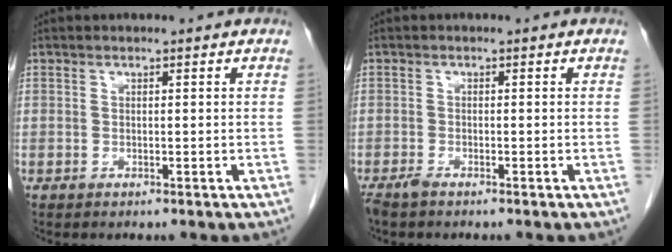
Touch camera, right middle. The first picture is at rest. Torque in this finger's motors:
{"motor_torque": [0.08, -0.06, -0.01, 0.00]}